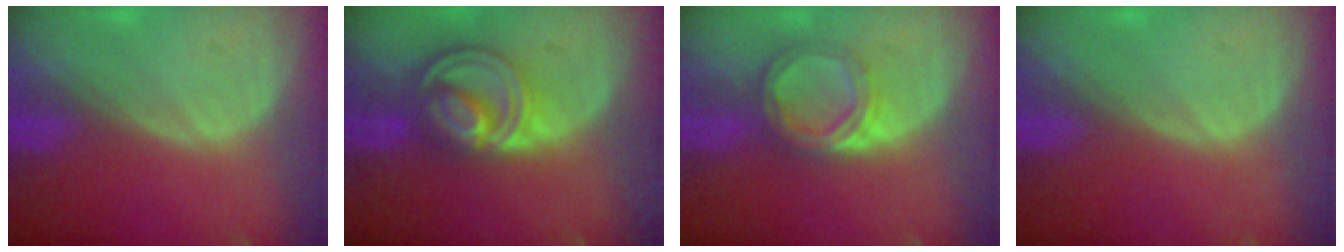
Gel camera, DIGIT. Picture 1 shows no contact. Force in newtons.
{"total": 8.7, "press": 7.4, "slide": 4.6}
{"total": 5.2, "press": 5.0, "slide": 1.3}
{"total": 0.0}